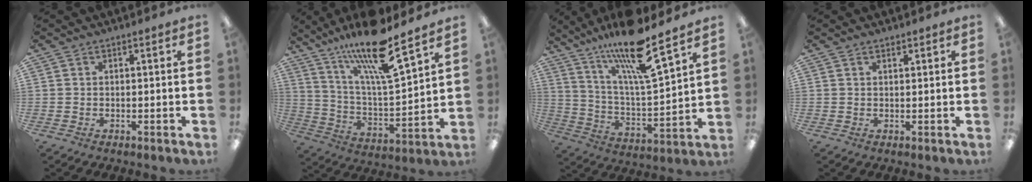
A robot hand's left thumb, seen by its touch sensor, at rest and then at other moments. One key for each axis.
{"total": 18.6, "fx": 14.6, "fy": 3.2, "fz": 11.1, "tx": -0.204, "ty": -0.091, "tz": 0.243}
{"total": 18.5, "fx": 14.7, "fy": 2.6, "fz": 10.9, "tx": -0.211, "ty": -0.089, "tz": 0.246}
{"total": 0.8, "fx": 0.7, "fy": 0.3, "fz": 0.3, "tx": -0.006, "ty": 0.000, "tz": 0.014}